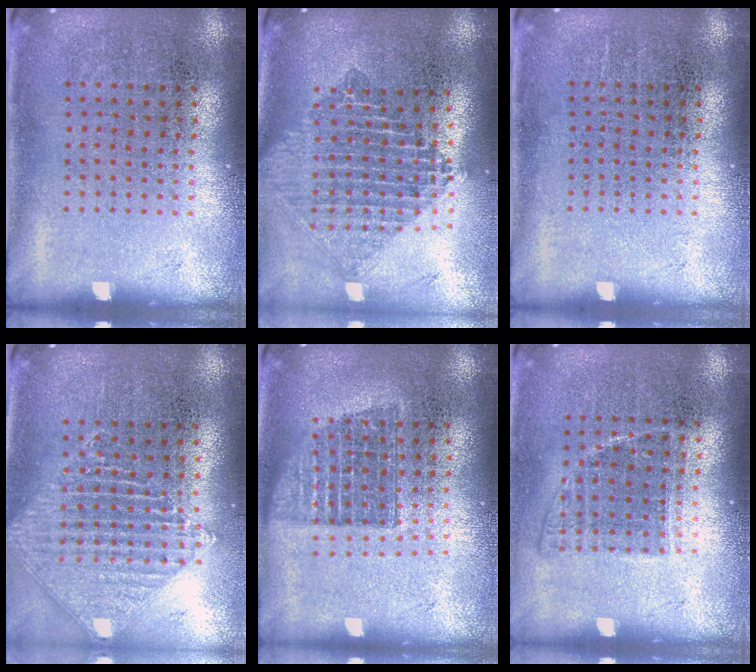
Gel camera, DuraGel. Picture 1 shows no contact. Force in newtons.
{"total": 2.2, "press": 1.7, "slide": 1.4}
{"total": 0.0}
{"total": 1.3, "press": 1.2, "slide": 0.5}
{"total": 1.4, "press": 1.2, "slide": 0.8}
{"total": 1.0, "press": 0.9, "slide": 0.5}